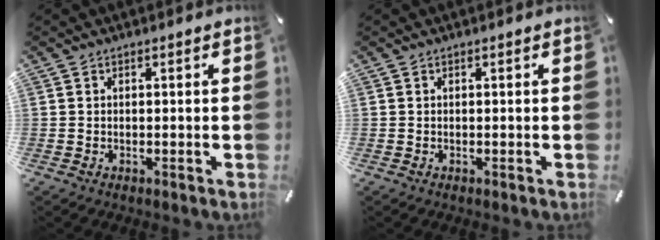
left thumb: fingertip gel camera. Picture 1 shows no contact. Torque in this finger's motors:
{"motor_torque": [-0.05, 0.05, -0.01, 0.00, 0.00]}